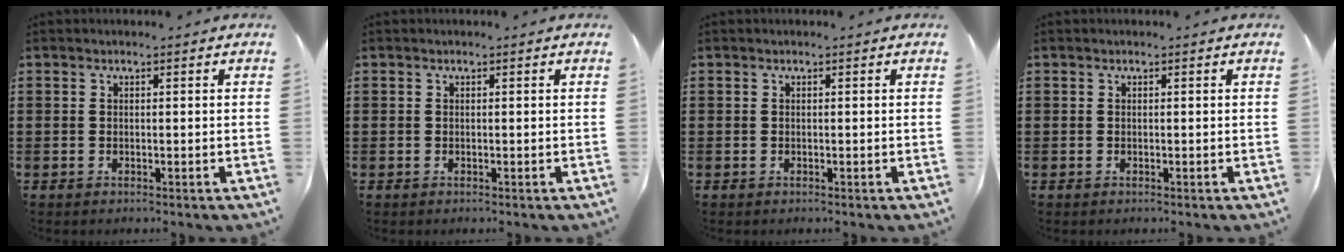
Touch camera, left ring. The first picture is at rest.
{"total": 0.0}
{"total": 0.0}
{"total": 0.0}